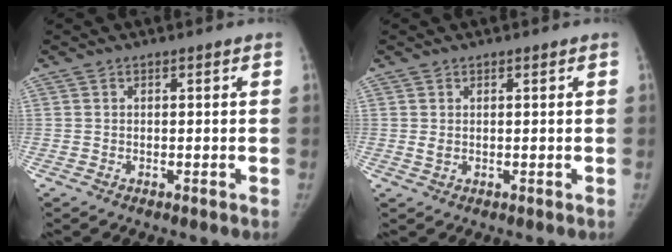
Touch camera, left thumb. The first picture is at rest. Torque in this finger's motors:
{"motor_torque": [-0.30, 0.25, 0.41, -0.21, 0.00]}